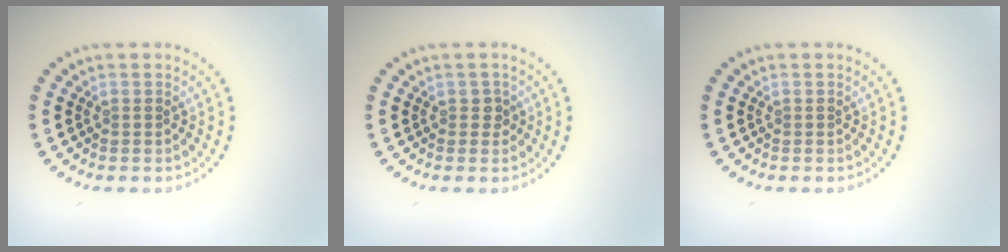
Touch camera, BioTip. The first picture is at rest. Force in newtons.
{"total": 1.0, "press": 0.9, "slide": 0.5}
{"total": 0.0}